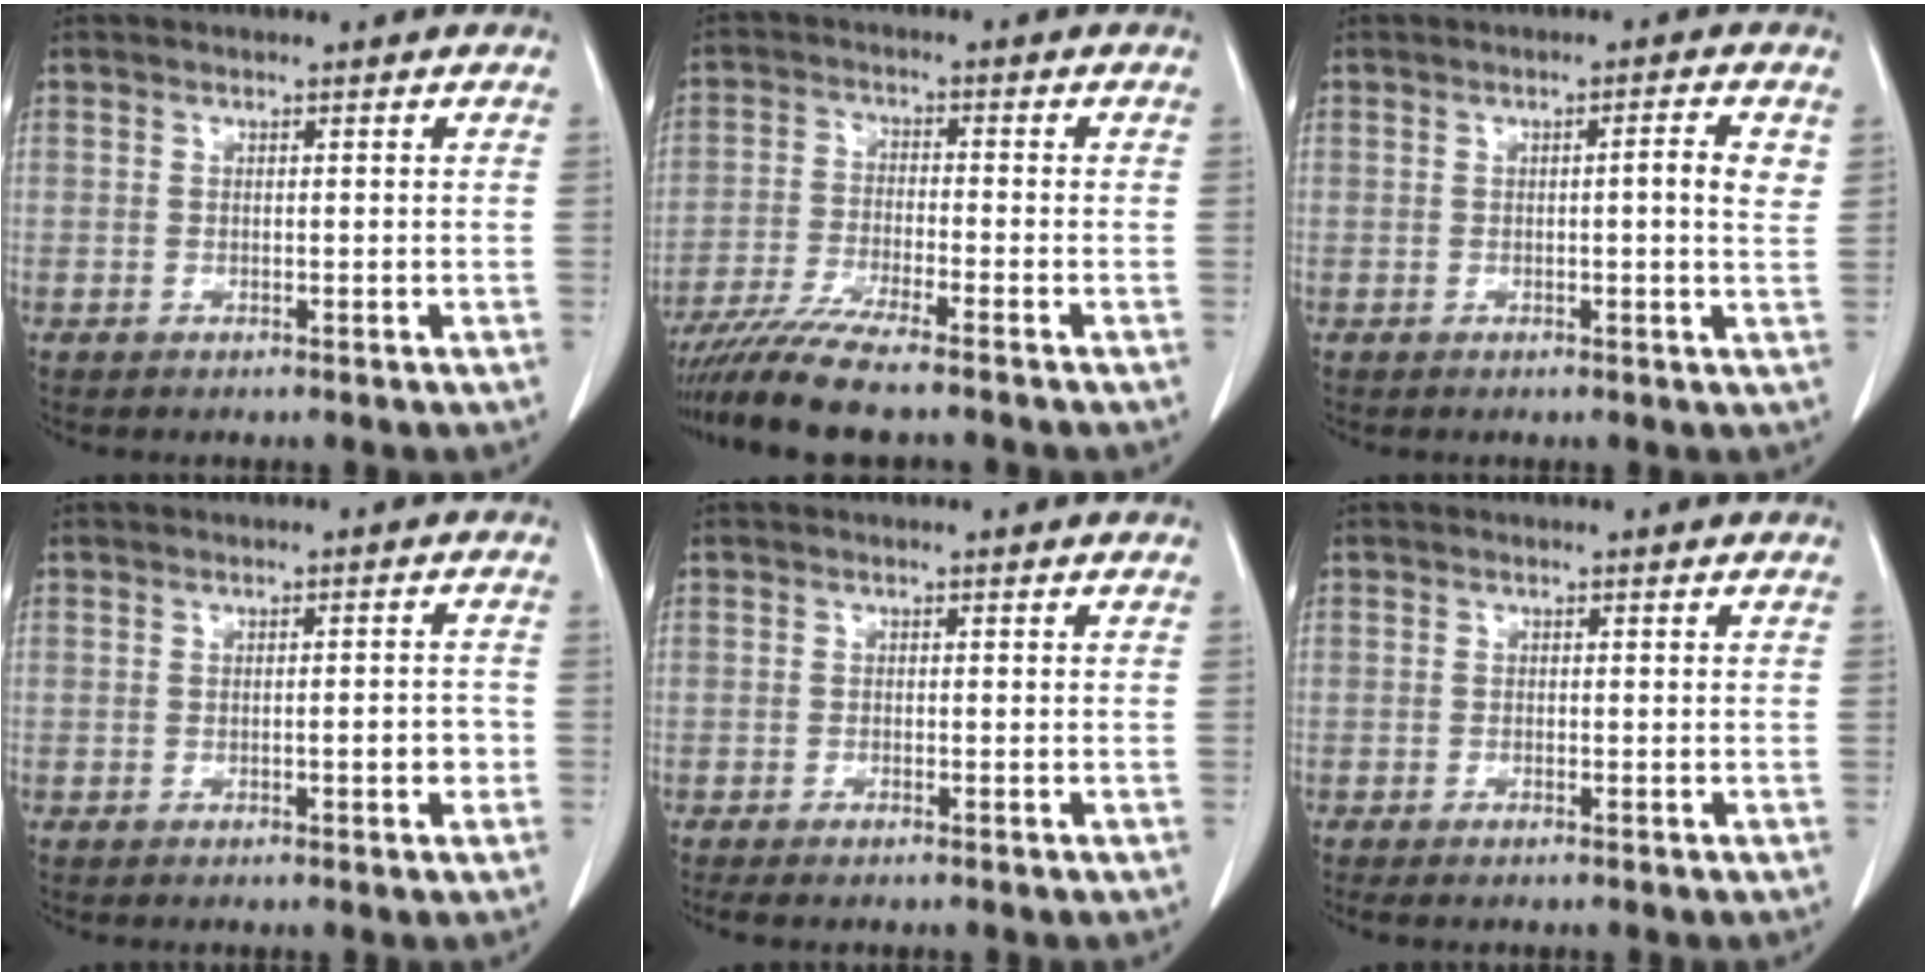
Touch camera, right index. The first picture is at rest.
{"total": 9.3, "force": [-7.9, -0.3, 5.0], "torque": [-0.085, -0.025, -0.137]}
{"total": 3.4, "force": [0.8, 0.1, 3.4], "torque": [-0.042, 0.002, 0.006]}
{"total": 2.6, "force": [-0.7, 0.7, 2.4], "torque": [-0.034, 0.002, -0.008]}
{"total": 2.2, "force": [-1.9, 0.3, 1.1], "torque": [-0.016, -0.004, -0.026]}
{"total": 1.3, "force": [-1.1, 0.1, 0.7], "torque": [-0.012, -0.002, -0.015]}